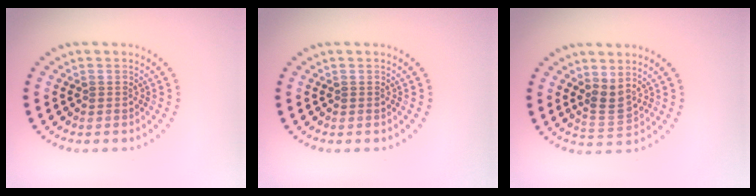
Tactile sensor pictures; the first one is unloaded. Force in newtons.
{"total": 0.0}
{"total": 2.2, "press": 1.5, "slide": 1.6}